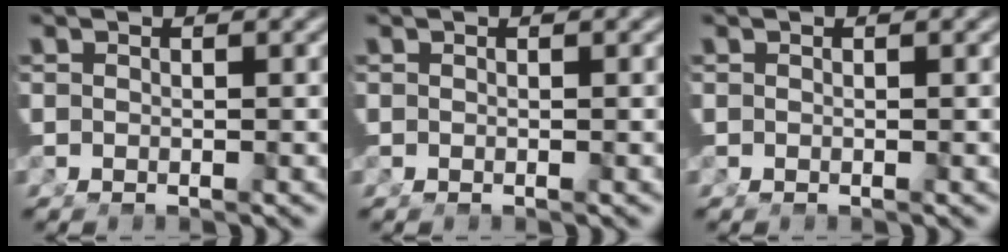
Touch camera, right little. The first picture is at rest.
{"total": 0.0}
{"total": 0.0}